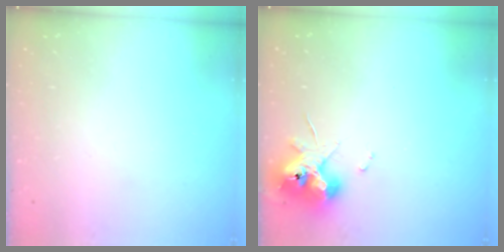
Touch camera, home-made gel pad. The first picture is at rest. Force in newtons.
{"total": 10.2, "press": 10.1, "slide": 0.9}